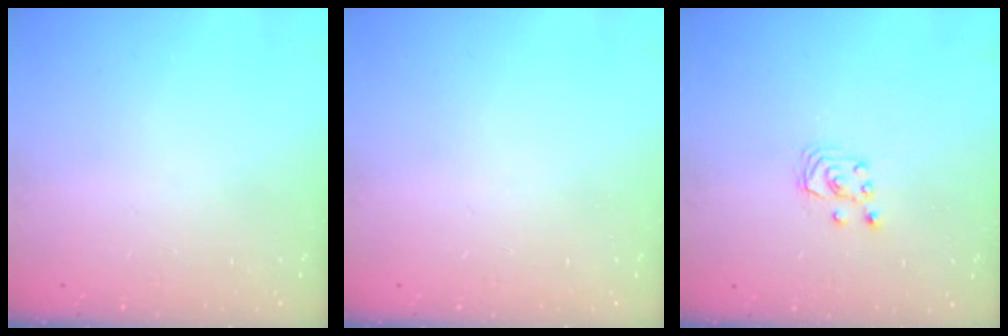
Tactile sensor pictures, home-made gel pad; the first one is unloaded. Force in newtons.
{"total": 0.0}
{"total": 2.6, "press": 2.6, "slide": 0.3}